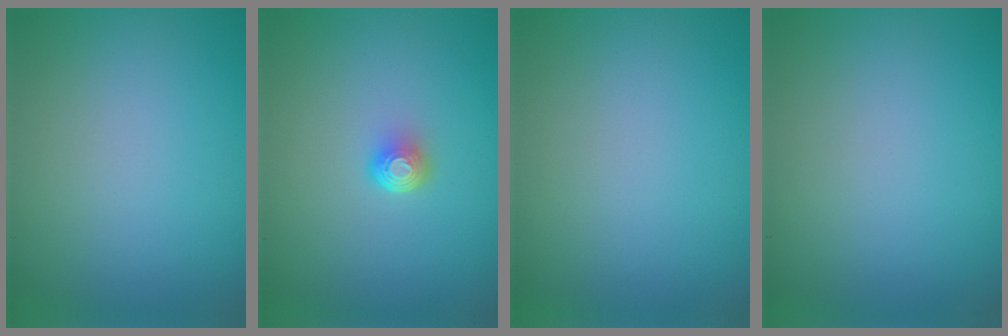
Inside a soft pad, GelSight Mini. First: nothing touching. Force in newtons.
{"total": 1.9, "press": 1.3, "slide": 1.4}
{"total": 0.0}
{"total": 0.0}